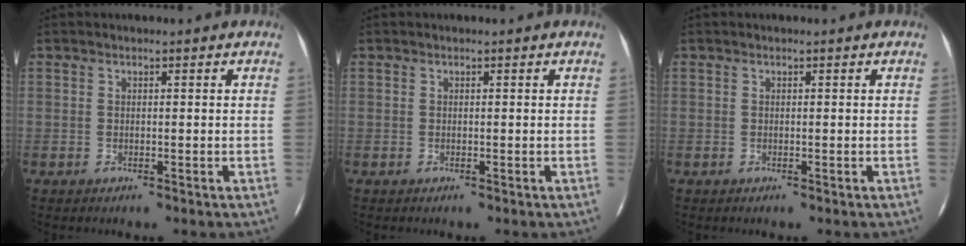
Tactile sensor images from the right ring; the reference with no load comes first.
{"total": 0.0}
{"total": 0.0}